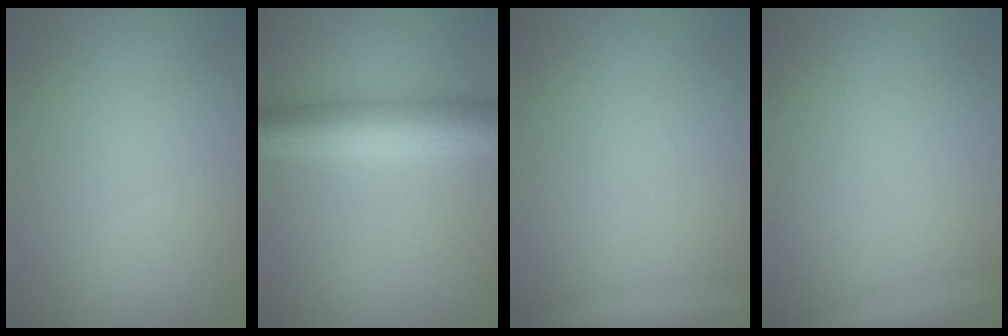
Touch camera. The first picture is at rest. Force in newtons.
{"total": 6.6, "press": 6.6, "slide": 0.0}
{"total": 2.8, "press": 2.8, "slide": 0.1}
{"total": 2.8, "press": 2.8, "slide": 0.2}